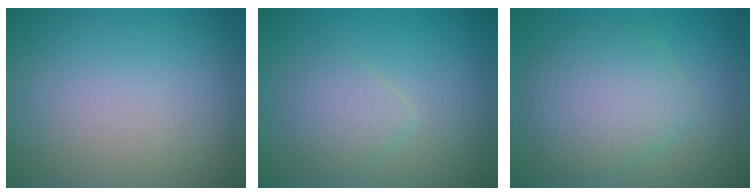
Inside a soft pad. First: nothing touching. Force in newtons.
{"total": 2.3, "press": 2.3, "slide": 0.1}
{"total": 5.2, "press": 5.2, "slide": 0.1}